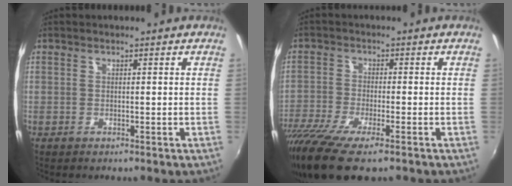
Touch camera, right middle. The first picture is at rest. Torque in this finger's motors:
{"motor_torque": [1.35, -0.79, 0.31, 0.21]}